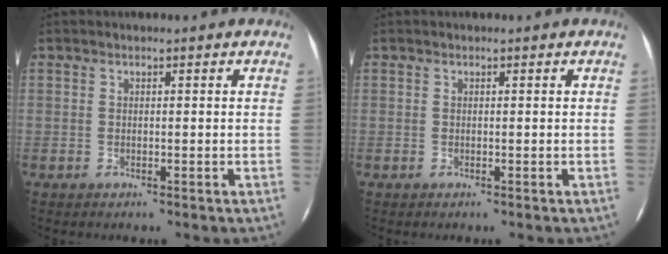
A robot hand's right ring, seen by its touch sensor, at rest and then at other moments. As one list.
[{"total": 0.0}]